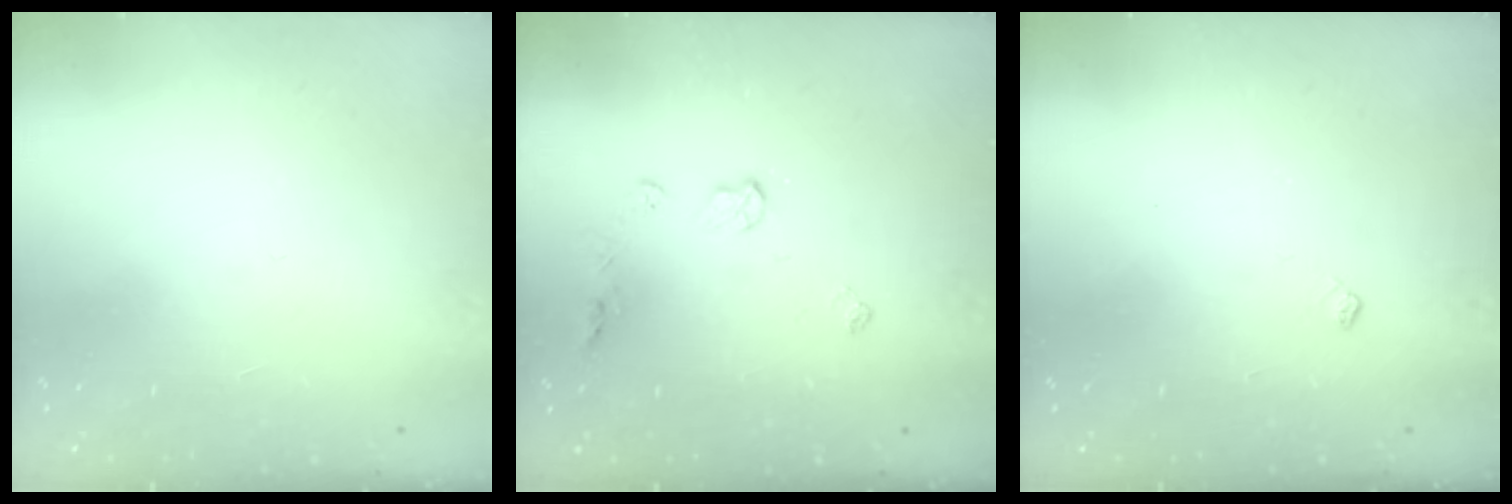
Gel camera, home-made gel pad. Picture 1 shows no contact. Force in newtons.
{"total": 6.3, "press": 6.3, "slide": 0.7}
{"total": 3.6, "press": 3.5, "slide": 0.6}